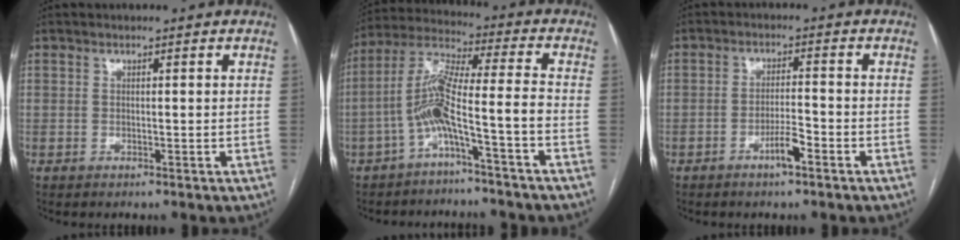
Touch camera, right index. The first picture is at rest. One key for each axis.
{"total": 9.0, "fx": -3.9, "fy": -0.4, "fz": 8.1, "tx": -0.164, "ty": 0.030, "tz": -0.075}
{"total": 3.8, "fx": -2.2, "fy": 0.5, "fz": 3.0, "tx": -0.054, "ty": 0.003, "tz": -0.038}